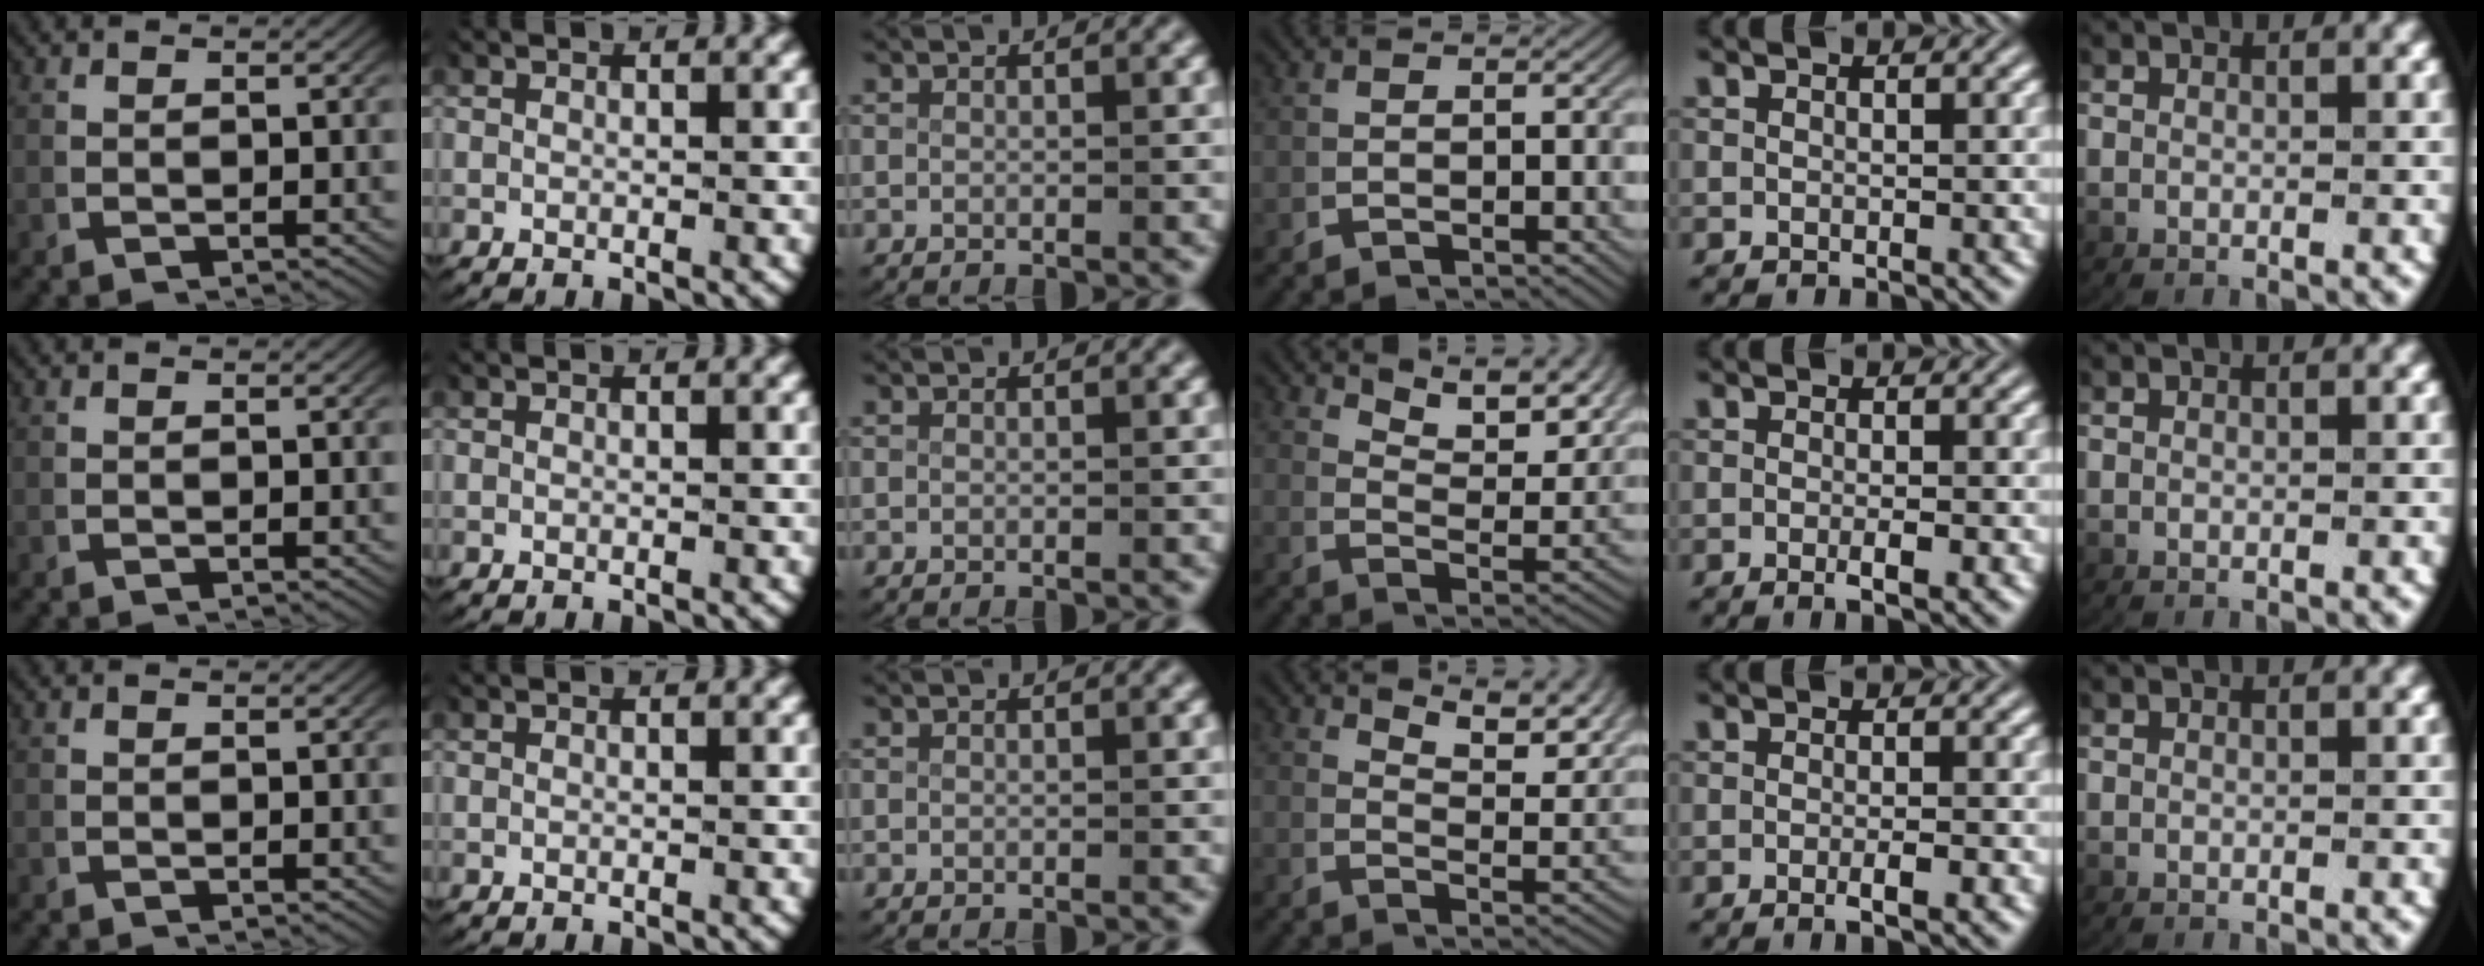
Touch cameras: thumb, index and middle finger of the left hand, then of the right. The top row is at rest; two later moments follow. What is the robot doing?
{"motion": "lift_and_place", "object": "map"}